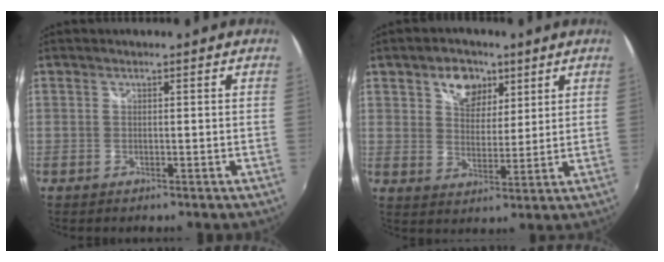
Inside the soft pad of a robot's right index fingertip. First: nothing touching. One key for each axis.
{"total": 8.2, "fx": 4.5, "fy": 5.6, "fz": 4.1, "tx": -0.065, "ty": 0.013, "tz": 0.075}